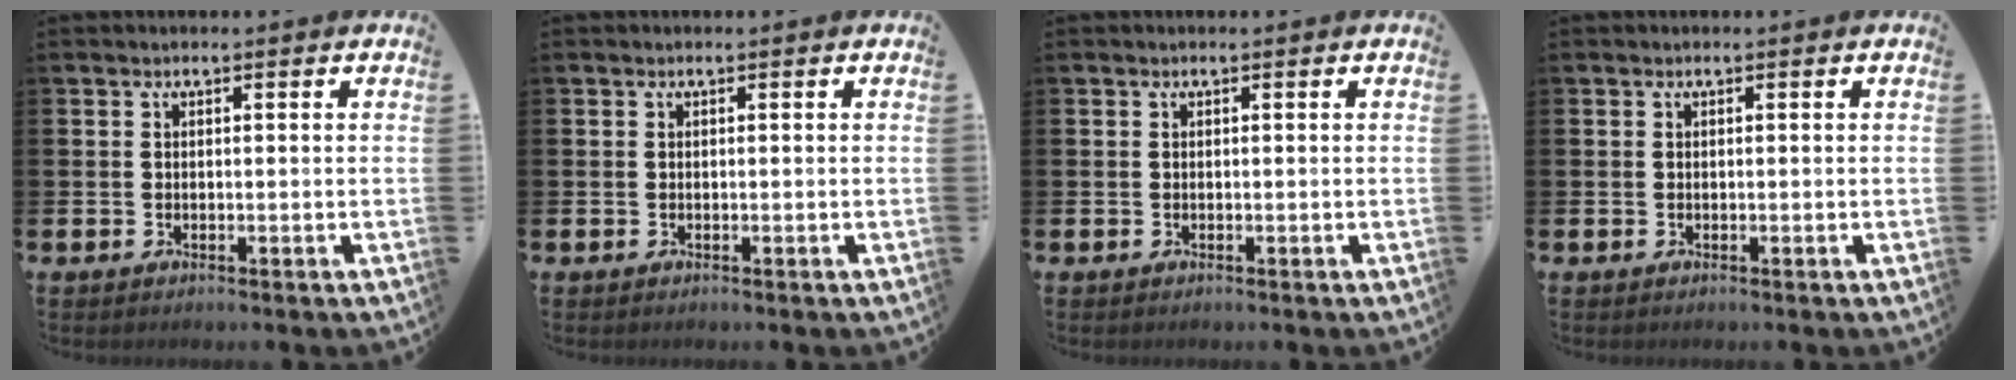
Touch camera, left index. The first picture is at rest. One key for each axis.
{"total": 0.0}
{"total": 0.0}
{"total": 0.0}